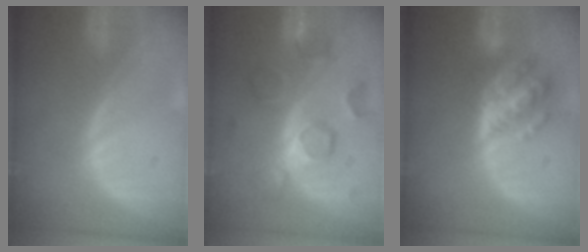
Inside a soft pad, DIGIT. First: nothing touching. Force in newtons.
{"total": 8.4, "press": 8.3, "slide": 1.3}
{"total": 7.5, "press": 7.5, "slide": 0.4}